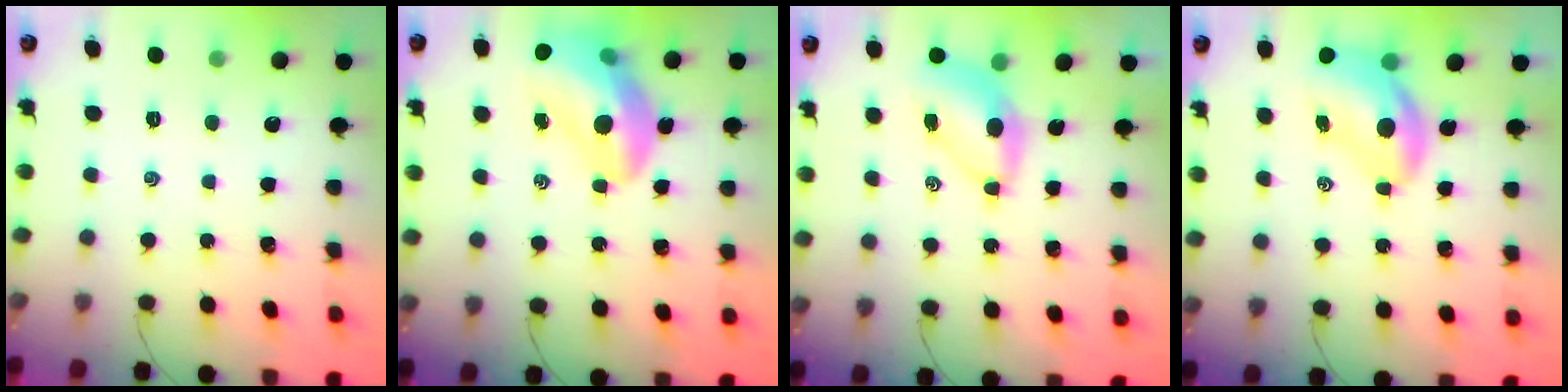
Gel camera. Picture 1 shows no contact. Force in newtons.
{"total": 15.7, "press": 15.1, "slide": 4.2}
{"total": 6.7, "press": 6.6, "slide": 1.1}
{"total": 8.4, "press": 8.3, "slide": 1.3}